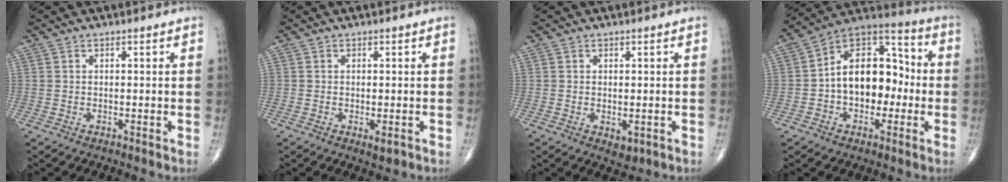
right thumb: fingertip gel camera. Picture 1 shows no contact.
{"total": 1.8, "force": [-0.7, 0.7, 1.5], "torque": [-0.020, -0.003, -0.008]}
{"total": 2.4, "force": [-0.5, 1.4, 1.8], "torque": [-0.017, -0.002, 0.000]}
{"total": 16.2, "force": [-1.4, 10.6, 12.1], "torque": [-0.151, 0.048, -0.033]}